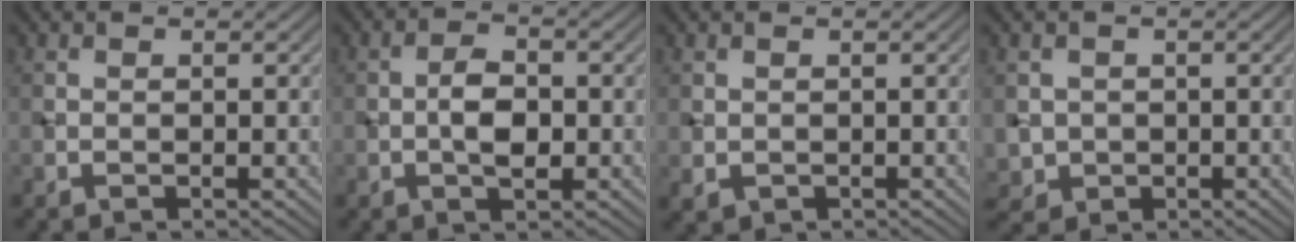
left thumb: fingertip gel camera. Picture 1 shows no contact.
{"total": 3.8, "force": [-0.6, 2.0, 3.1], "torque": [-0.059, 0.006, -0.016]}
{"total": 0.9, "force": [0.1, 0.9, 0.3], "torque": [-0.010, -0.006, 0.006]}
{"total": 2.6, "force": [0.1, 2.6, 0.5], "torque": [-0.021, -0.012, 0.001]}